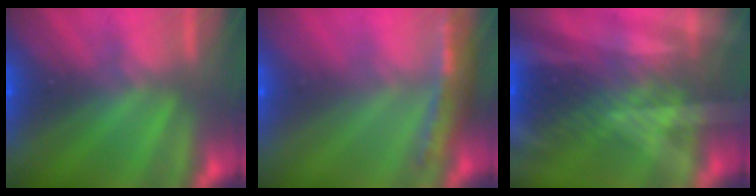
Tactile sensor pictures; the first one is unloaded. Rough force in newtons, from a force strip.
{"total": 9.7}
{"total": 3.0}